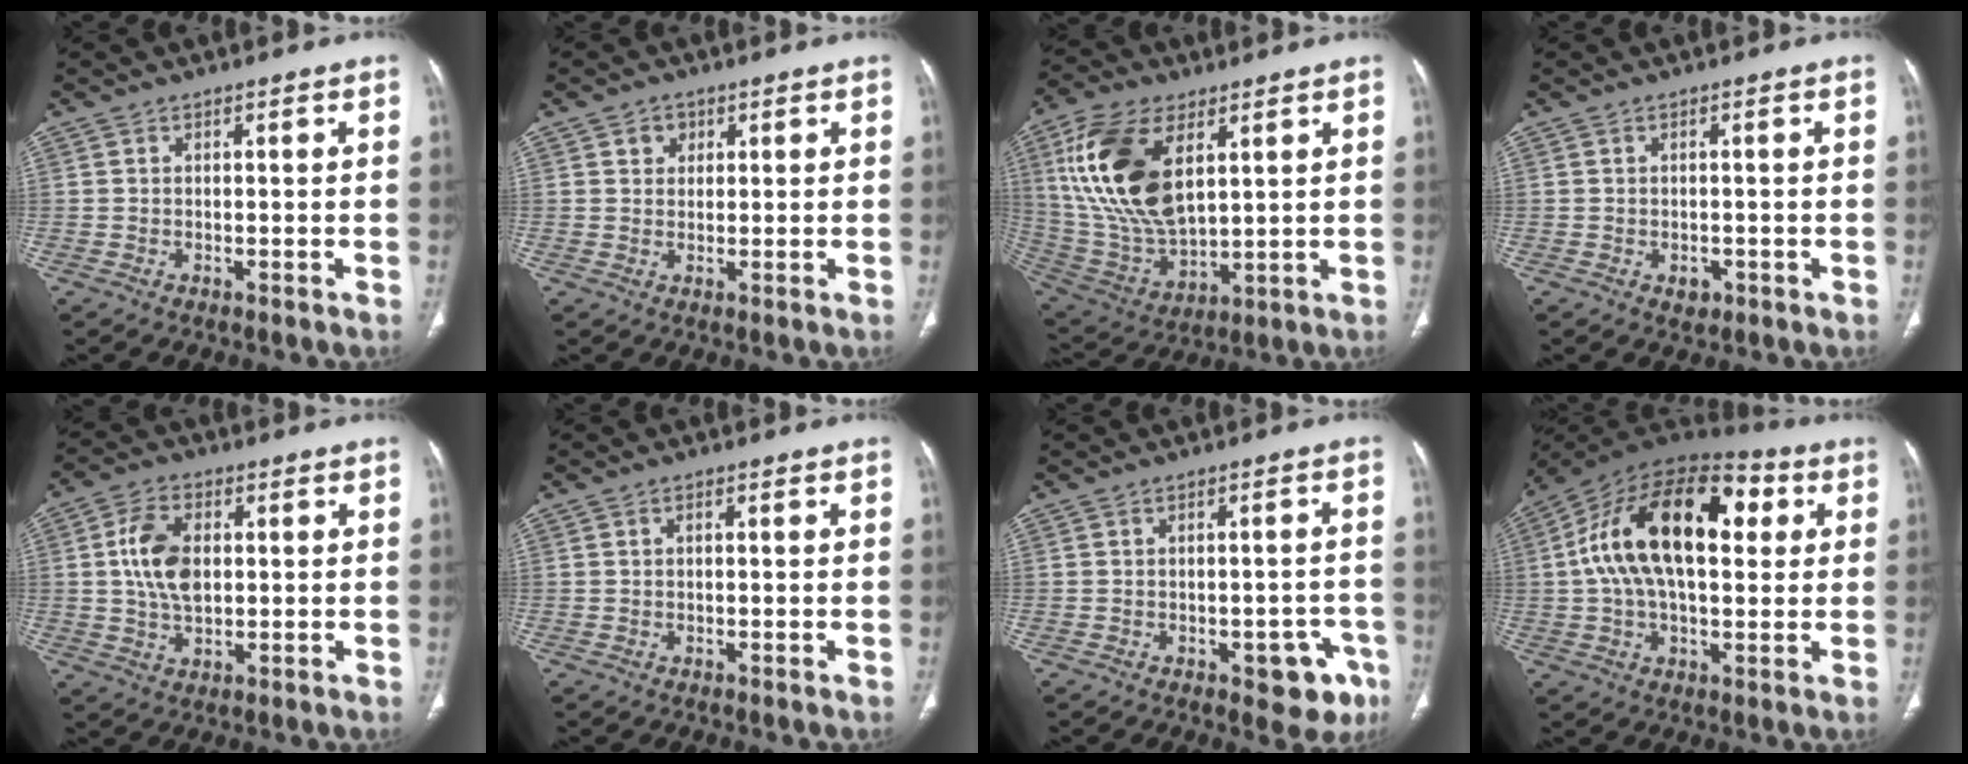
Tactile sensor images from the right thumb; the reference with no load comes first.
{"total": 2.5, "force": [1.1, 2.1, 0.8], "torque": [0.001, -0.004, 0.016]}
{"total": 20.3, "force": [6.6, 10.6, 16.0], "torque": [-0.316, -0.023, 0.134]}
{"total": 1.9, "force": [-0.7, 1.4, 1.0], "torque": [-0.008, 0.002, -0.003]}
{"total": 9.4, "force": [1.1, 5.7, 7.3], "torque": [-0.133, 0.001, 0.023]}
{"total": 0.8, "force": [0.1, 0.4, 0.6], "torque": [-0.013, 0.002, 0.001]}
{"total": 8.0, "force": [-3.7, 4.1, 5.8], "torque": [-0.037, 0.019, -0.038]}
{"total": 23.8, "force": [4.6, 12.7, 19.6], "torque": [-0.331, 0.034, 0.066]}